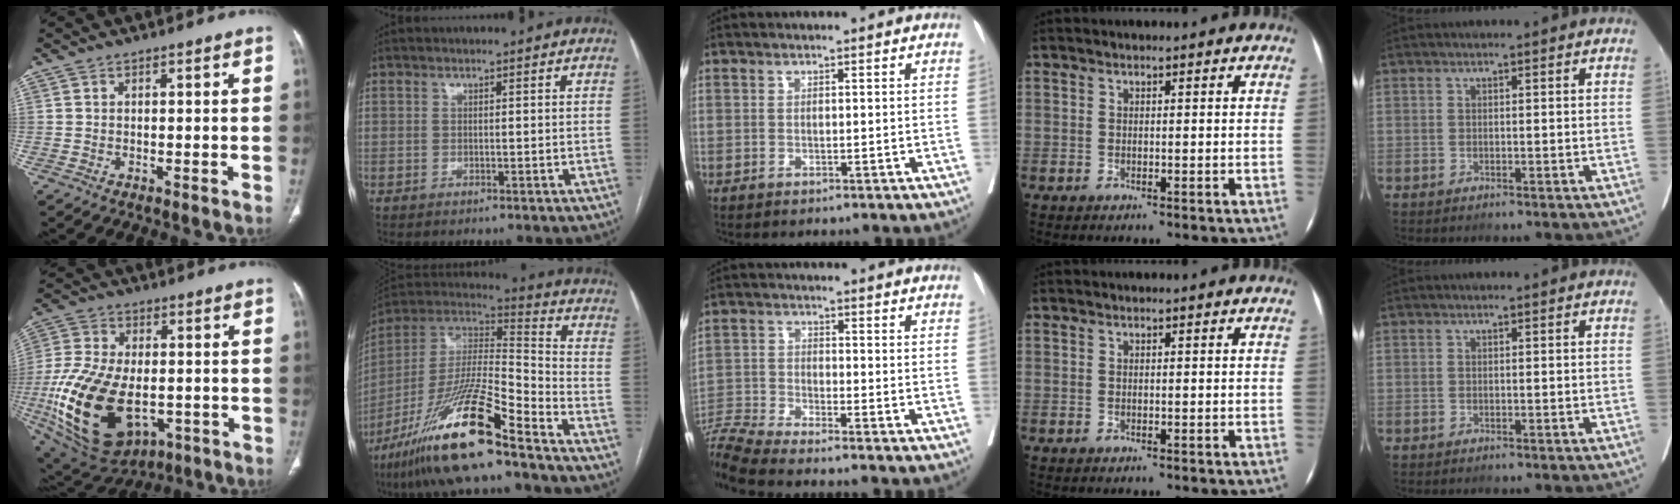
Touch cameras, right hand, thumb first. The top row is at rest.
{"thumb": {"total": 25.4, "force": [-6.1, 14.9, 19.6], "torque": [-0.411, -0.010, -0.079]}, "index": {"total": 21.1, "force": [-14.3, 2.0, 15.4], "torque": [-0.307, -0.025, -0.262]}, "middle": {"total": 10.5, "force": [-9.7, -1.9, 3.7], "torque": [-0.077, -0.009, -0.180]}}